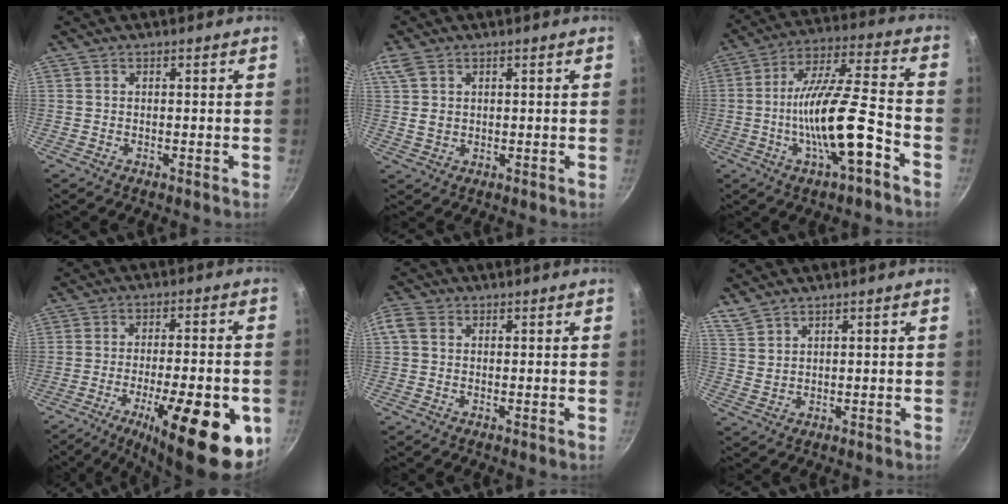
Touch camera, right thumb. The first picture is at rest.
{"total": 4.6, "force": [2.0, 3.2, 2.7], "torque": [-0.047, 0.000, 0.042]}
{"total": 16.8, "force": [-6.1, 4.4, 15.0], "torque": [-0.255, 0.041, -0.113]}
{"total": 22.5, "force": [-8.5, 7.4, 19.4], "torque": [-0.249, 0.010, -0.119]}
{"total": 3.2, "force": [0.7, 2.5, 1.8], "torque": [-0.039, 0.010, 0.005]}
{"total": 3.4, "force": [3.1, 1.1, 1.0], "torque": [-0.019, -0.008, 0.069]}